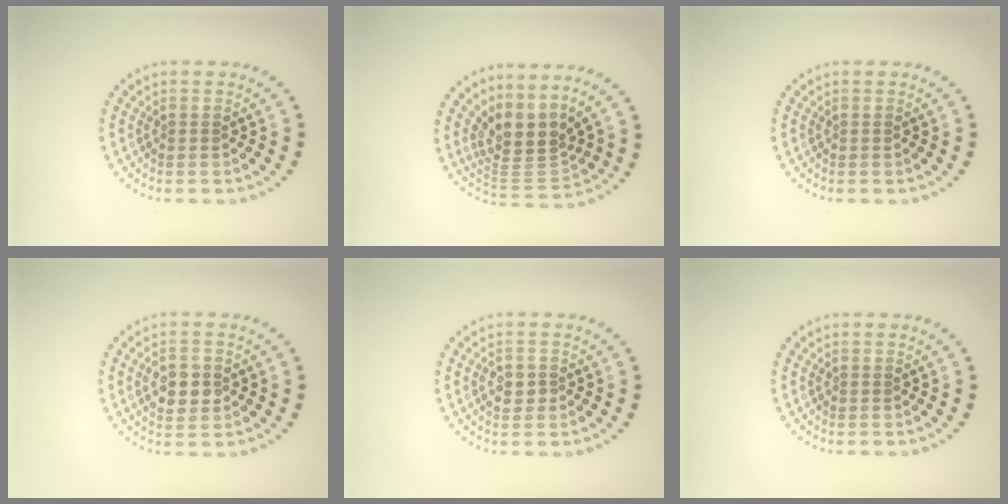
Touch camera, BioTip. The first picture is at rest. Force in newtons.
{"total": 4.1, "press": 3.0, "slide": 2.7}
{"total": 0.0}
{"total": 3.5, "press": 3.5, "slide": 0.2}
{"total": 1.7, "press": 1.7, "slide": 0.1}
{"total": 0.0}